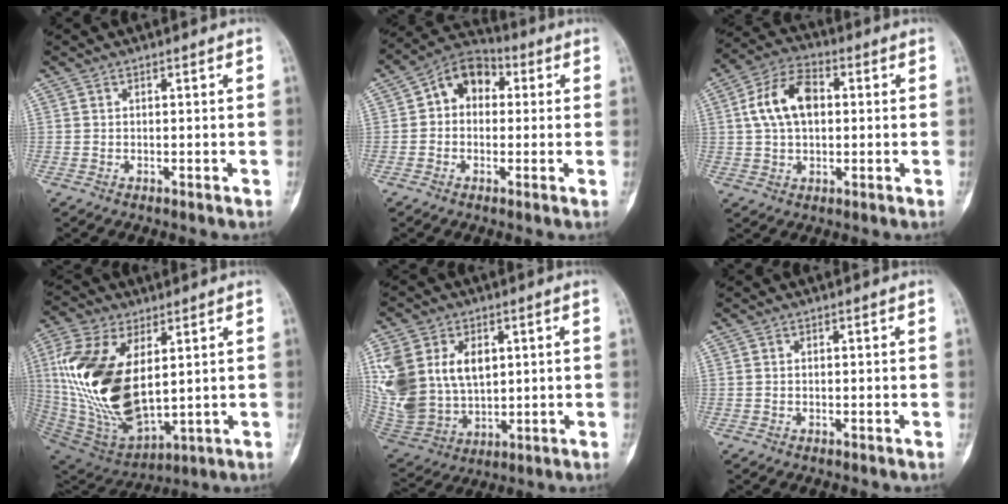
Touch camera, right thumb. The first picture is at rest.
{"total": 9.0, "force": [1.3, 6.8, 5.7], "torque": [-0.059, 0.029, 0.006]}
{"total": 10.9, "force": [1.6, 6.8, 8.4], "torque": [-0.153, 0.022, 0.025]}
{"total": 22.9, "force": [4.0, 12.4, 18.9], "torque": [-0.382, -0.025, 0.087]}
{"total": 21.2, "force": [5.0, 15.2, 13.9], "torque": [-0.309, -0.002, 0.120]}
{"total": 0.0}